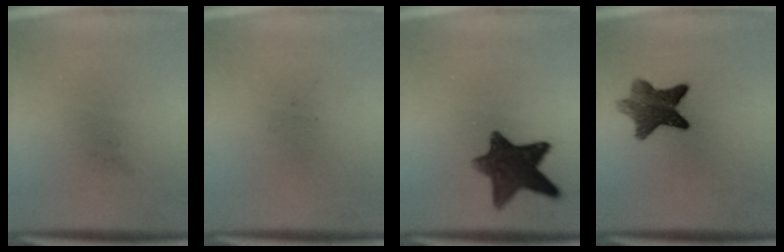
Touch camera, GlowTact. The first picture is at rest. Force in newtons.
{"total": 0.0}
{"total": 10.8}
{"total": 8.1}